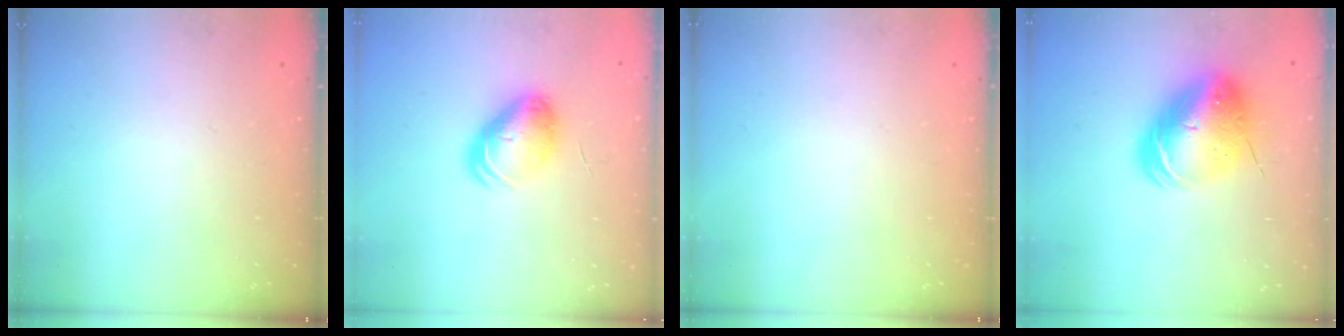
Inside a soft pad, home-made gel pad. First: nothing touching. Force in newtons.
{"total": 8.3, "press": 8.2, "slide": 0.7}
{"total": 0.0}
{"total": 15.9, "press": 15.7, "slide": 2.9}